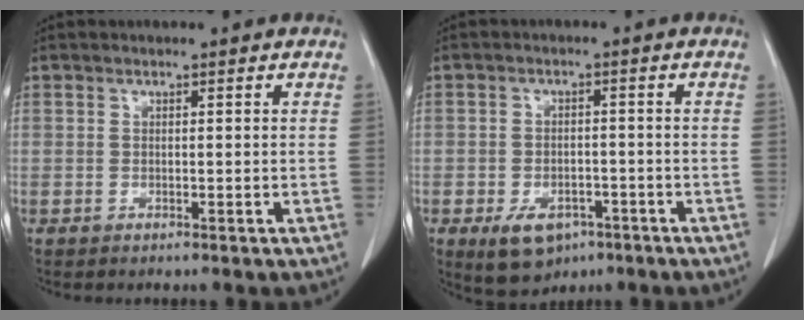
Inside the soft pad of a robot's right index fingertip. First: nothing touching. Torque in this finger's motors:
{"motor_torque": [0.65, -0.47, 0.29, 0.07]}